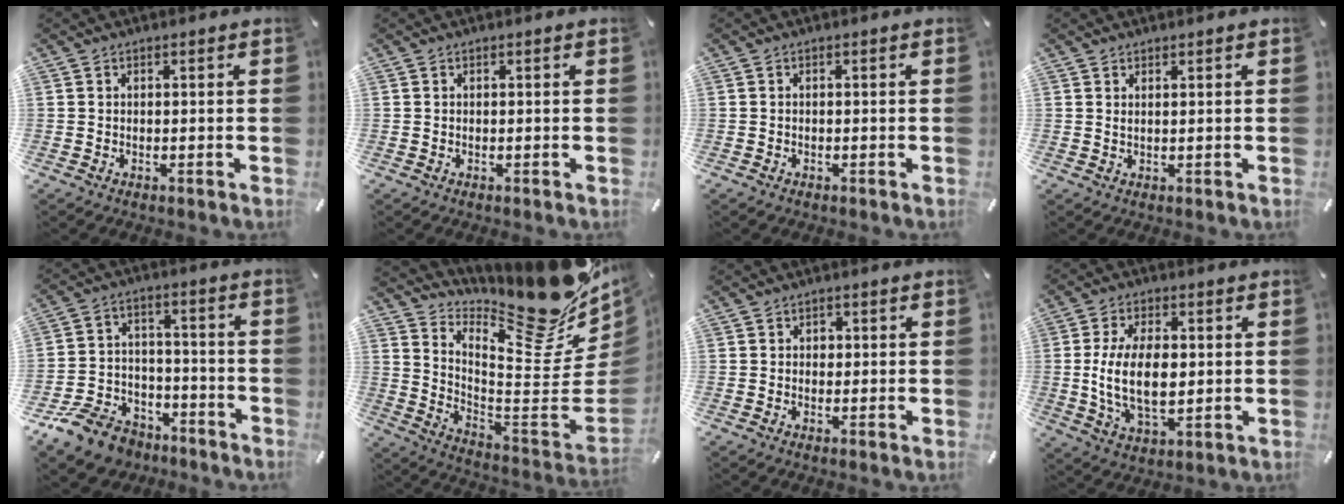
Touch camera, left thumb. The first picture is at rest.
{"total": 0.0}
{"total": 0.6, "force": [-0.4, 0.4, 0.3], "torque": [-0.005, 0.000, -0.009]}
{"total": 1.0, "force": [0.6, 0.1, 0.7], "torque": [-0.014, -0.001, 0.011]}
{"total": 12.3, "force": [-8.8, 7.7, 3.7], "torque": [-0.072, 0.063, -0.161]}
{"total": 20.9, "force": [16.1, 6.4, 11.6], "torque": [-0.105, -0.168, 0.253]}
{"total": 1.6, "force": [0.0, 1.4, 0.7], "torque": [-0.008, 0.004, -0.004]}
{"total": 13.5, "force": [0.1, 7.7, 11.1], "torque": [-0.232, -0.001, 0.003]}